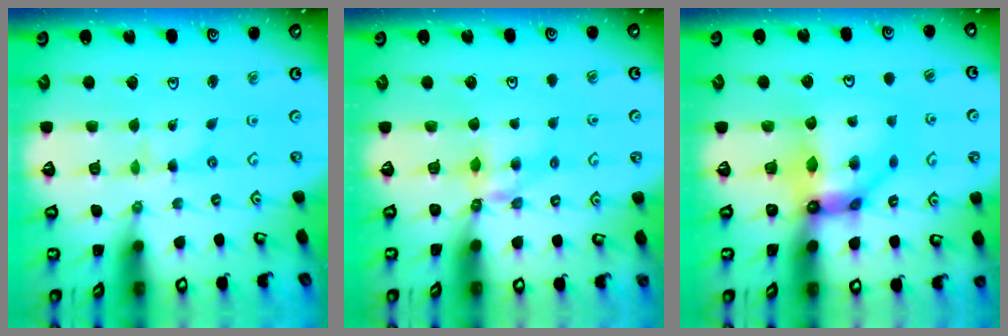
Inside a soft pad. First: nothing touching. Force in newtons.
{"total": 5.8, "press": 5.8, "slide": 0.3}
{"total": 10.6, "press": 10.5, "slide": 0.9}